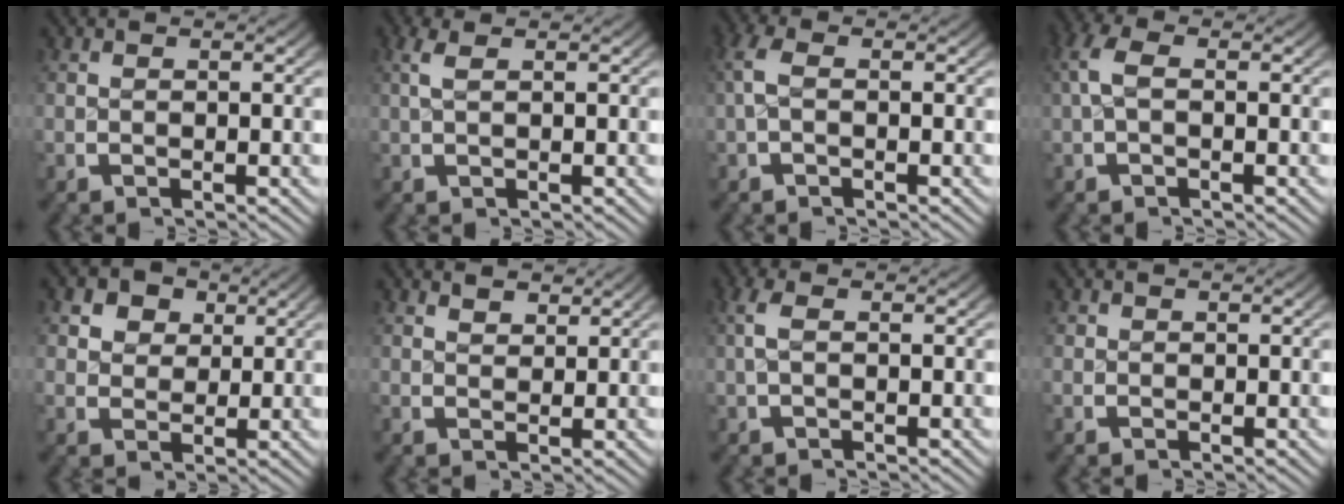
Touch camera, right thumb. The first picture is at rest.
{"total": 1.3, "force": [0.7, 0.4, 1.0], "torque": [-0.021, 0.004, 0.014]}
{"total": 2.0, "force": [0.0, 1.2, 1.6], "torque": [-0.042, 0.005, -0.002]}
{"total": 2.6, "force": [0.3, 1.5, 2.1], "torque": [-0.053, 0.005, 0.004]}
{"total": 4.1, "force": [1.5, 3.4, 1.7], "torque": [-0.030, -0.012, 0.027]}
{"total": 1.9, "force": [1.7, 0.7, 0.5], "torque": [0.003, -0.001, 0.030]}
{"total": 1.5, "force": [0.2, 0.6, 1.4], "torque": [-0.034, 0.006, 0.002]}
{"total": 0.6, "force": [0.1, 0.5, -0.2], "torque": [0.005, -0.003, 0.004]}